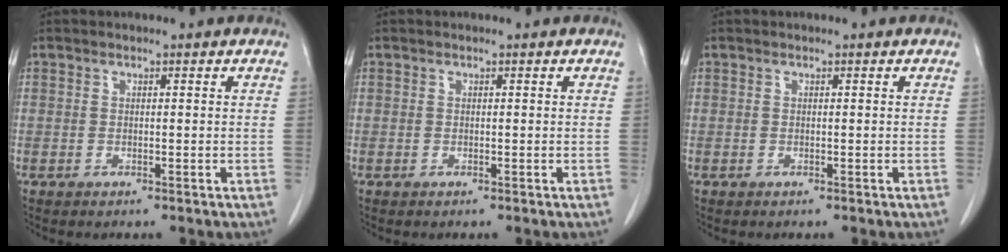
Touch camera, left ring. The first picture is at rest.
{"total": 0.0}
{"total": 0.0}